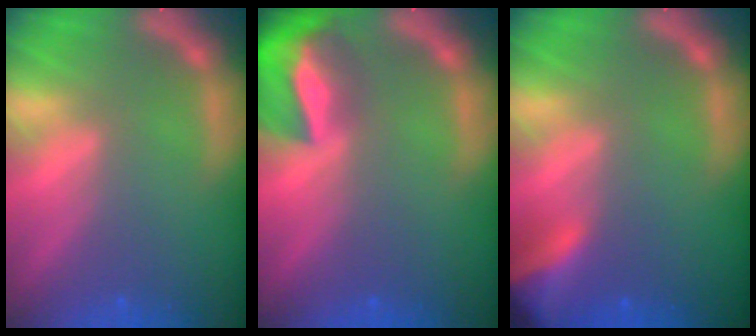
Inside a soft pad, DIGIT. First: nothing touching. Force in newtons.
{"total": 8.5}
{"total": 6.5}